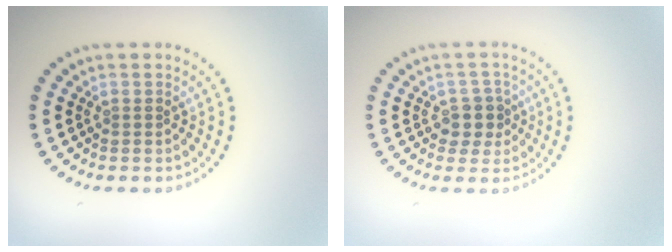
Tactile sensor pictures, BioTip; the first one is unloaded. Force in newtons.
{"total": 2.5, "press": 2.2, "slide": 1.3}